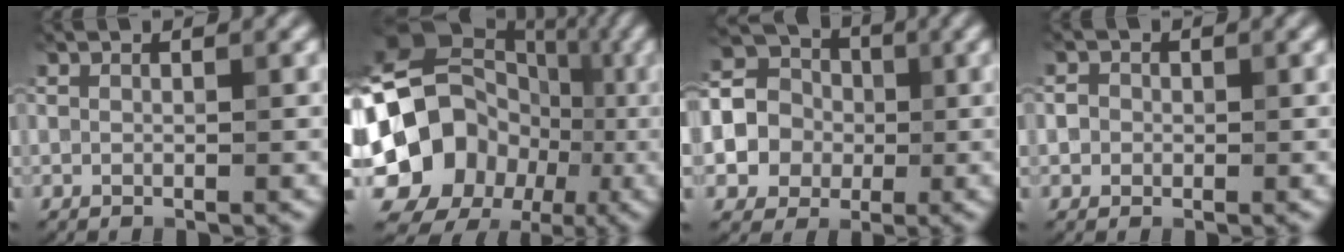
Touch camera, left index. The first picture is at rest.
{"total": 17.4, "force": [-3.4, 15.0, 8.2], "torque": [-0.152, 0.017, -0.082]}
{"total": 11.8, "force": [0.1, 10.9, 4.4], "torque": [-0.121, 0.021, -0.038]}
{"total": 1.5, "force": [0.1, 1.4, 0.6], "torque": [0.002, 0.005, -0.004]}